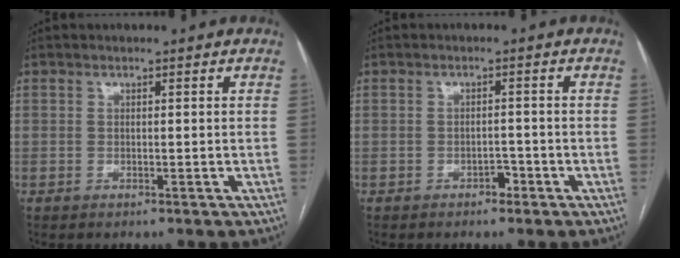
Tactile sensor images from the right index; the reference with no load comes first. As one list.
[{"total": 1.7, "force": [-1.2, 0.9, 0.9], "torque": [-0.012, 0.004, -0.017]}]